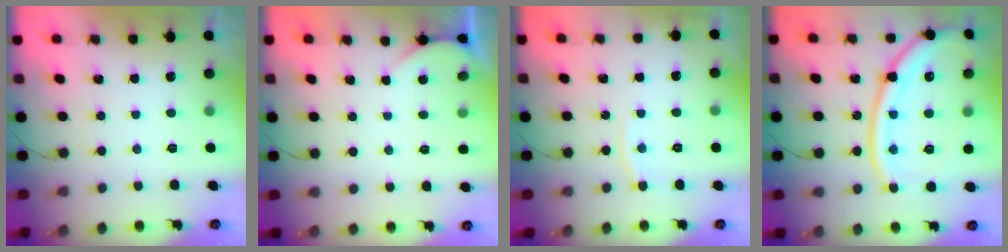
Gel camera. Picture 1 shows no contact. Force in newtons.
{"total": 2.4, "press": 2.4, "slide": 0.3}
{"total": 4.7, "press": 4.7, "slide": 0.7}
{"total": 19.2, "press": 19.2, "slide": 1.5}